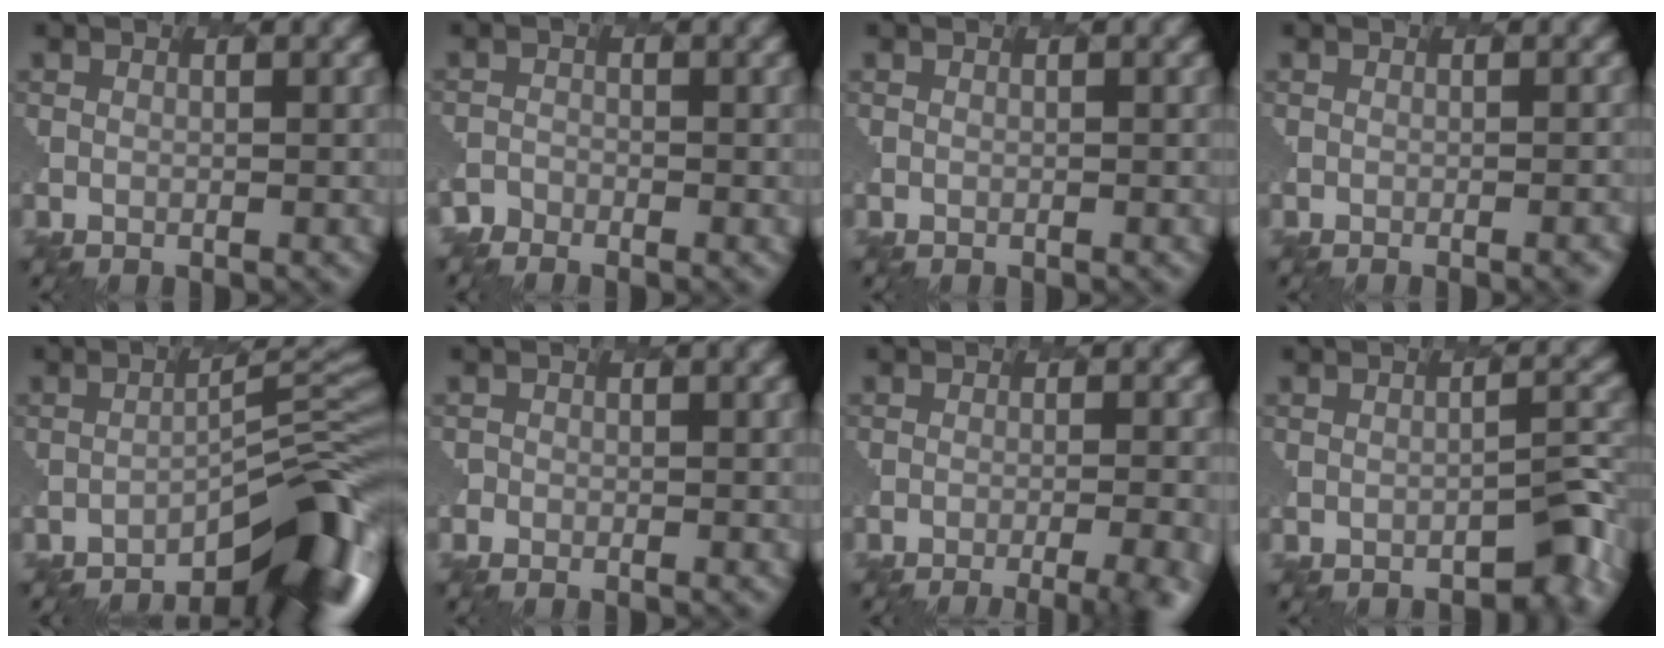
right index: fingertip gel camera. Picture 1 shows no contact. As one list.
[{"total": 3.0, "force": [-2.6, 0.1, -1.4], "torque": [0.000, 0.001, -0.041]}, {"total": 0.0}, {"total": 2.6, "force": [-1.0, 1.0, 2.2], "torque": [-0.009, 0.008, 0.001]}, {"total": 9.0, "force": [-6.8, 1.2, 5.7], "torque": [-0.078, 0.020, -0.096]}, {"total": 1.3, "force": [-1.1, 0.0, -0.7], "torque": [0.000, 0.007, -0.006]}, {"total": 8.5, "force": [-5.6, 2.8, 5.8], "torque": [-0.046, 0.007, -0.048]}, {"total": 3.5, "force": [-2.5, 0.6, 2.4], "torque": [-0.043, 0.009, -0.028]}]